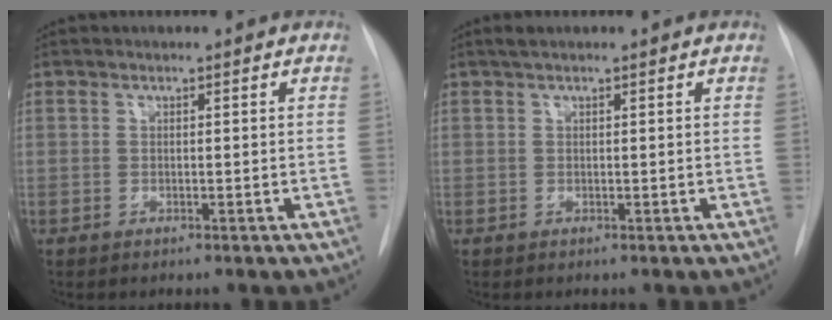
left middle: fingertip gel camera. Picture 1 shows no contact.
{"total": 1.2, "force": [0.9, 0.1, 0.8], "torque": [-0.017, 0.013, 0.016]}